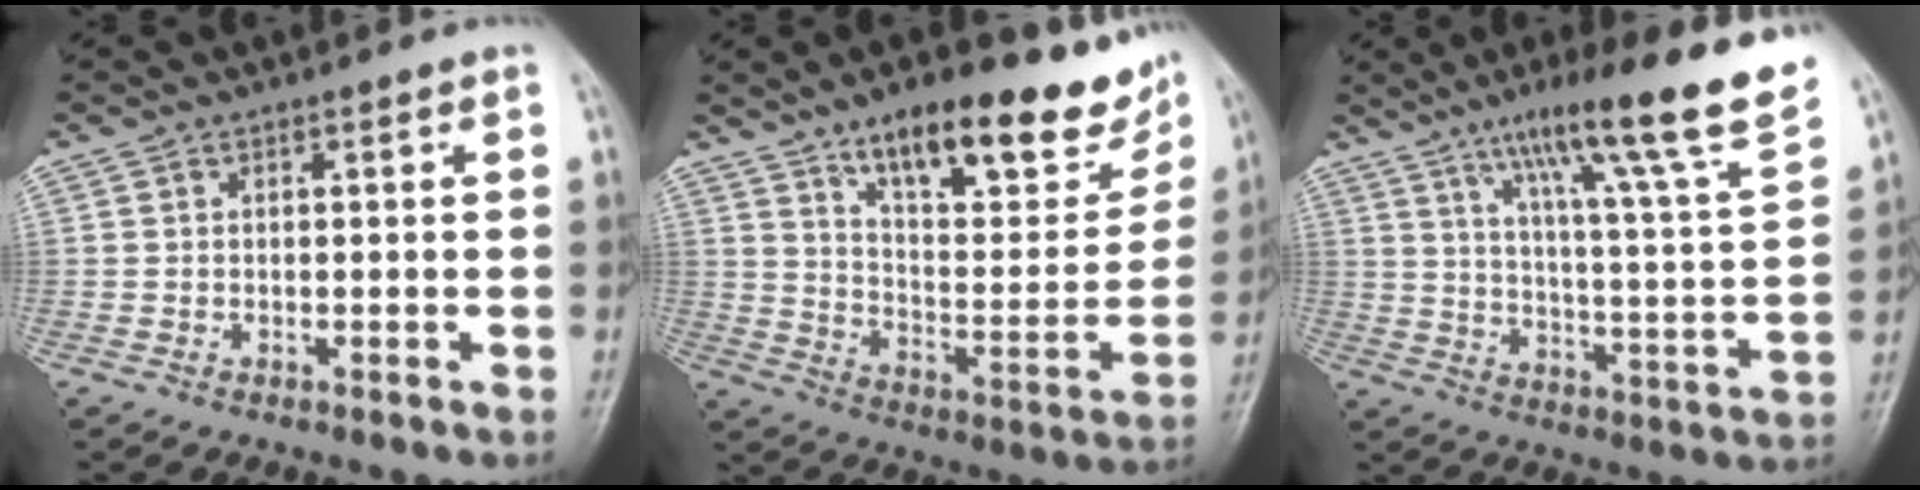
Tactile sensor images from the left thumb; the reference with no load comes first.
{"total": 22.8, "force": [15.6, 7.7, 14.8], "torque": [-0.160, -0.072, 0.240]}
{"total": 21.0, "force": [14.3, 0.7, 15.4], "torque": [-0.213, -0.062, 0.215]}